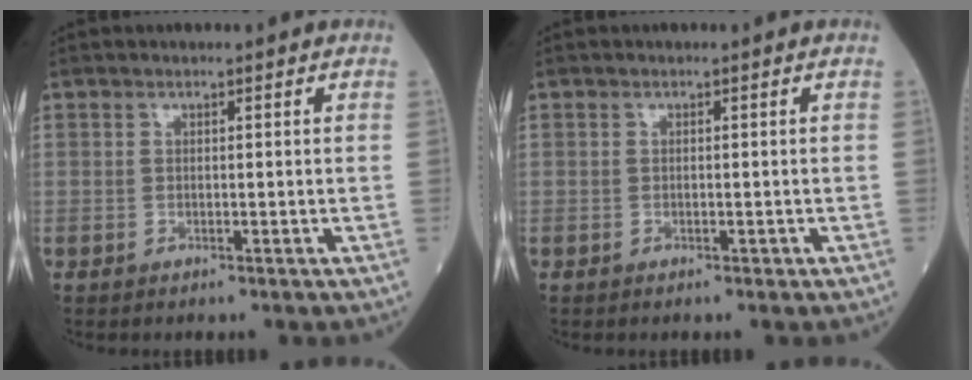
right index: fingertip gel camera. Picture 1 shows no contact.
{"total": 0.0}